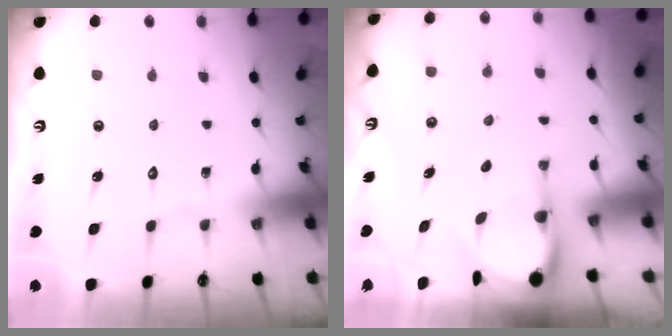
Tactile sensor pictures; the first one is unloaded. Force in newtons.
{"total": 5.4, "press": 5.4, "slide": 0.6}